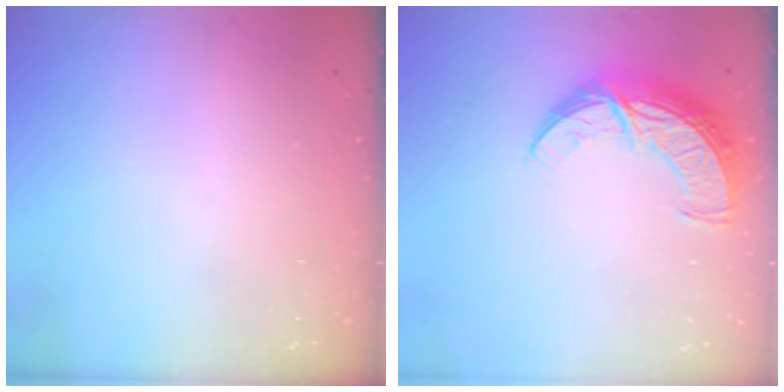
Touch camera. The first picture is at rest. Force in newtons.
{"total": 10.6, "press": 10.6, "slide": 0.9}